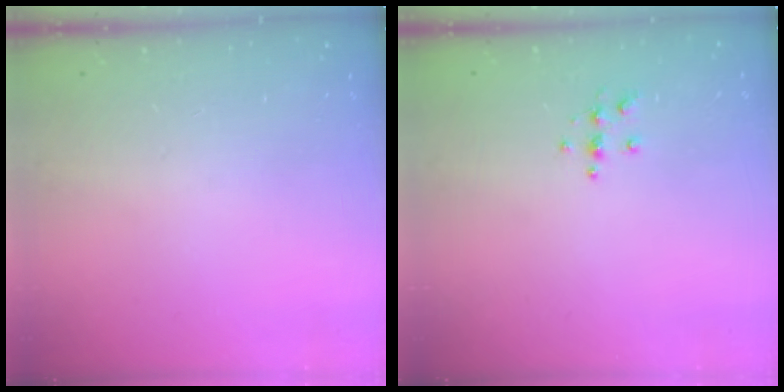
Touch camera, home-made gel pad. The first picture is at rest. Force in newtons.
{"total": 4.2, "press": 4.2, "slide": 0.3}